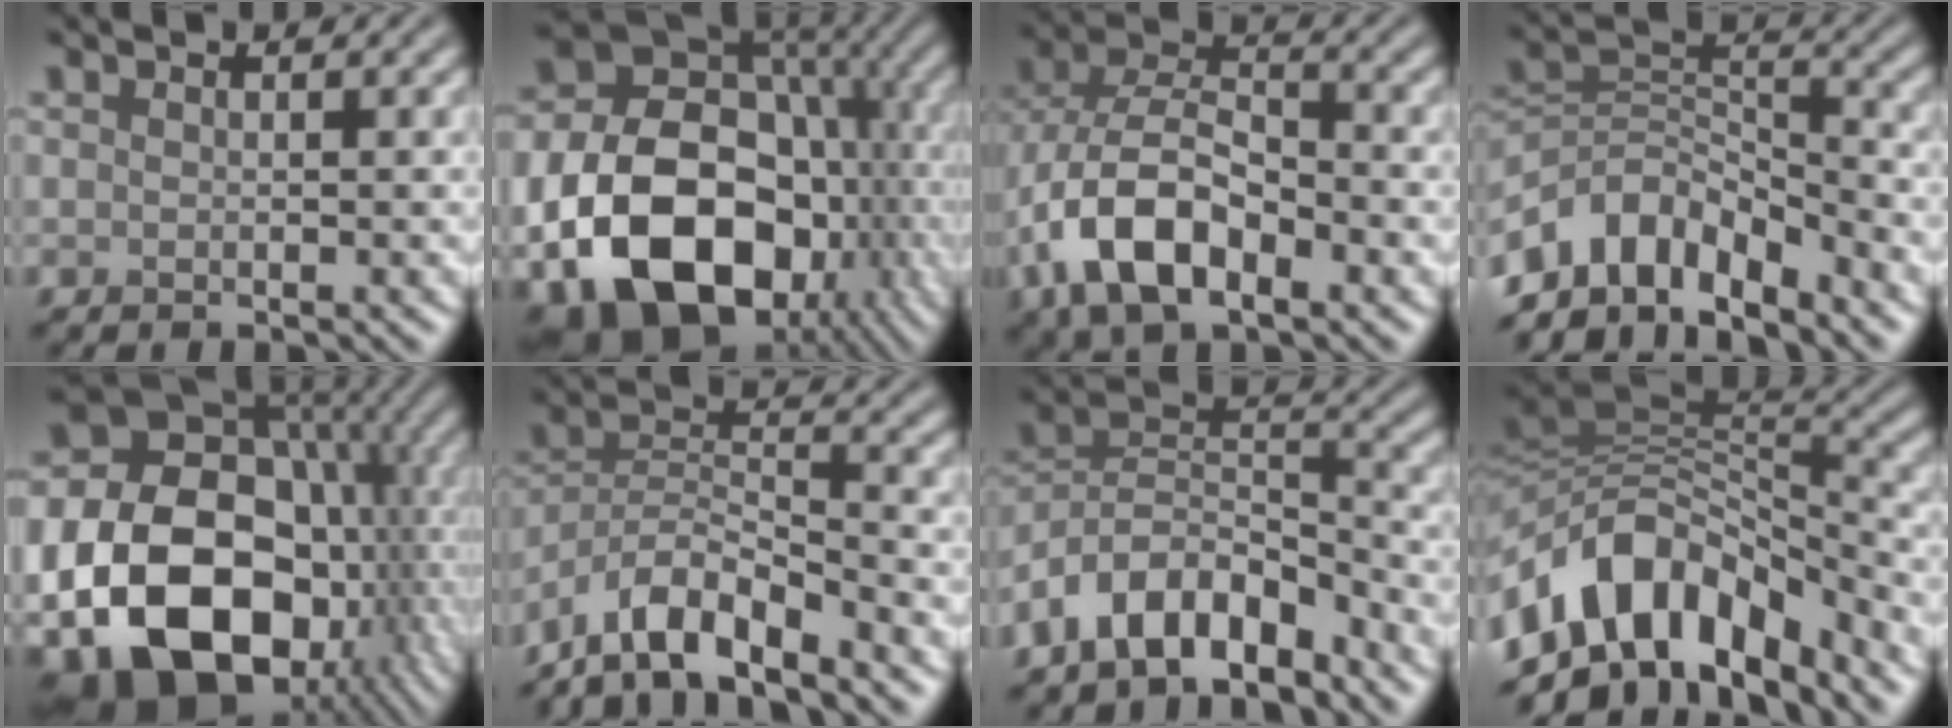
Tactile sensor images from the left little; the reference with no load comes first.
{"total": 19.0, "force": [-4.8, 13.9, 12.0], "torque": [-0.215, -0.035, -0.067]}
{"total": 9.6, "force": [-3.7, 5.5, 7.0], "torque": [-0.141, 0.004, -0.077]}
{"total": 8.4, "force": [-6.2, 4.1, 3.9], "torque": [-0.055, -0.006, -0.124]}
{"total": 23.0, "force": [-3.8, 17.5, 14.4], "torque": [-0.268, -0.016, -0.066]}
{"total": 7.1, "force": [-5.6, 1.8, 3.9], "torque": [-0.064, 0.002, -0.112]}
{"total": 8.6, "force": [-5.8, 4.2, 4.7], "torque": [-0.070, 0.007, -0.122]}
{"total": 11.7, "force": [-5.1, 6.9, 7.9], "torque": [-0.137, 0.022, -0.105]}